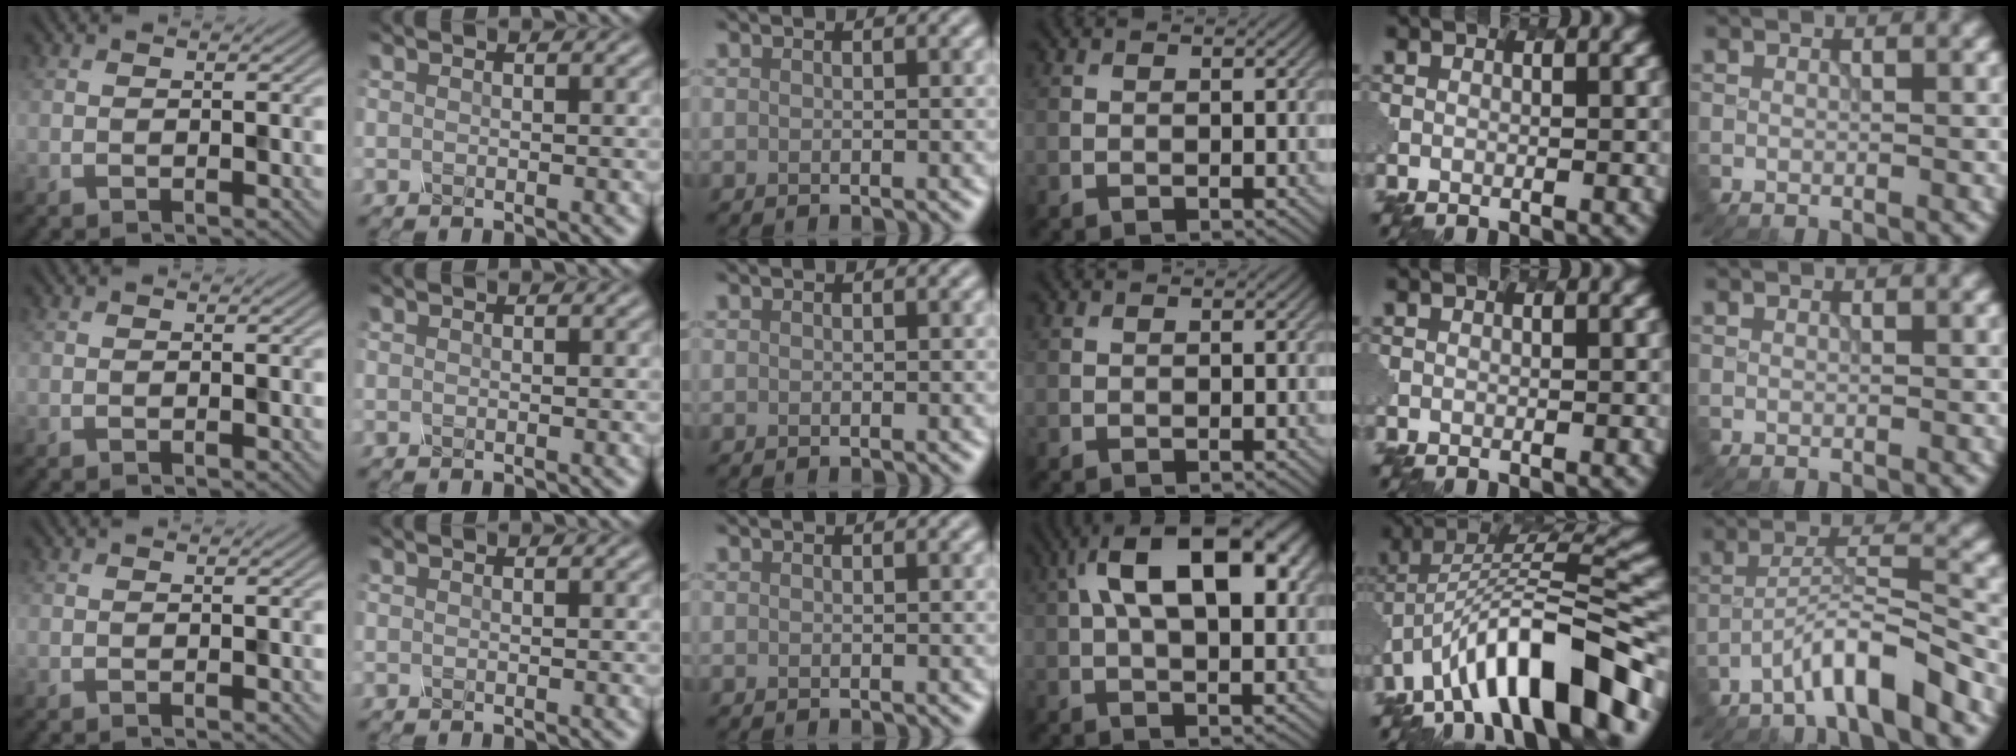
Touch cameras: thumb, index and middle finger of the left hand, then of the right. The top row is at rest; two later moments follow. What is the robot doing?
{"motion": "shake", "object": "salt shaker"}